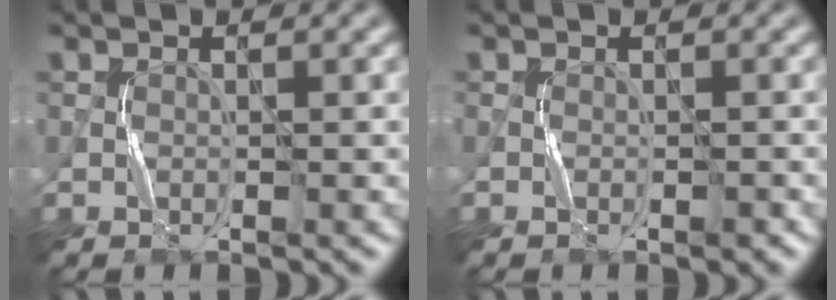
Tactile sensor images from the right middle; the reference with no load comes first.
{"total": 0.8, "force": [-0.4, 0.4, 0.5], "torque": [-0.014, 0.002, -0.006]}